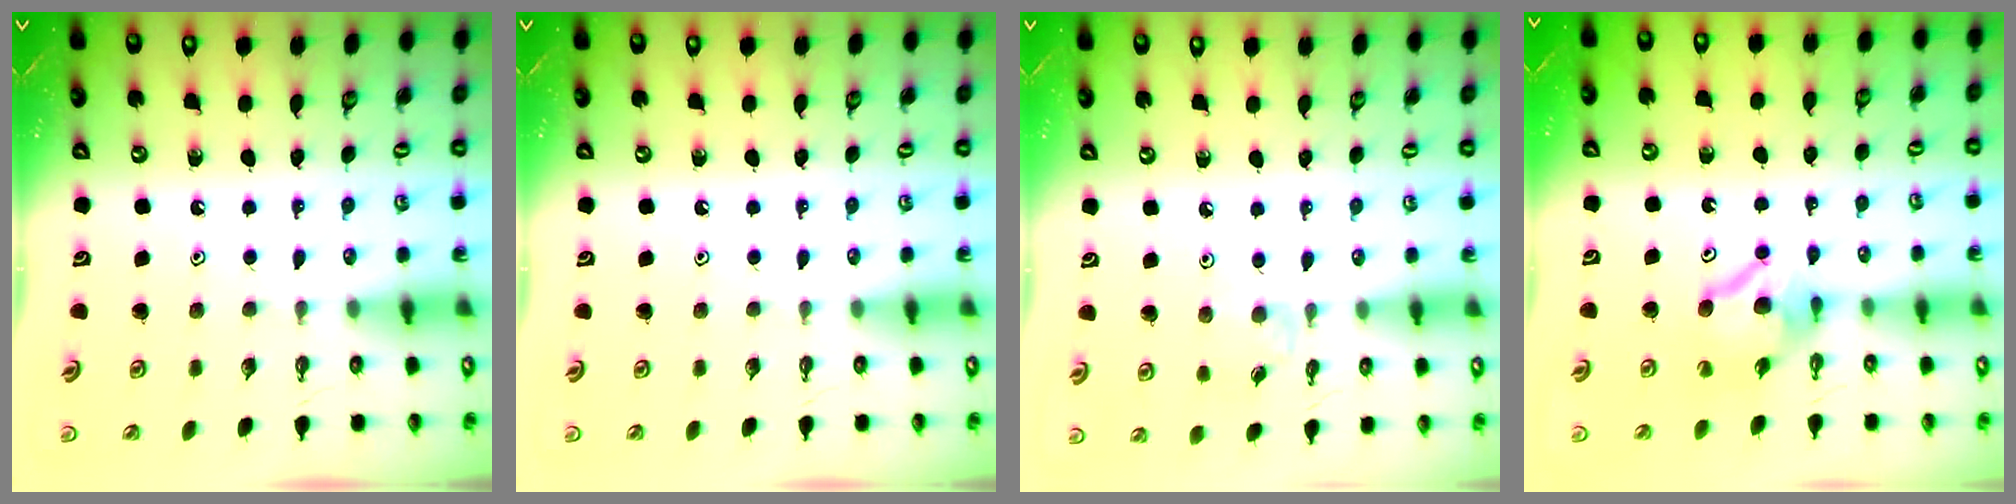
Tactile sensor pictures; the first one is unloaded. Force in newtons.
{"total": 0.0}
{"total": 2.5, "press": 2.4, "slide": 0.4}
{"total": 7.7, "press": 7.6, "slide": 0.6}